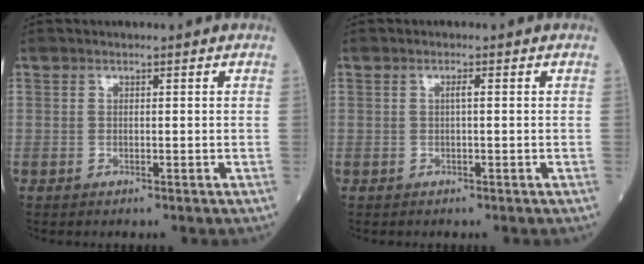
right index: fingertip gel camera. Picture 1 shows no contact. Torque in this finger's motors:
{"motor_torque": [0.15, 0.00, 0.10, 0.03]}